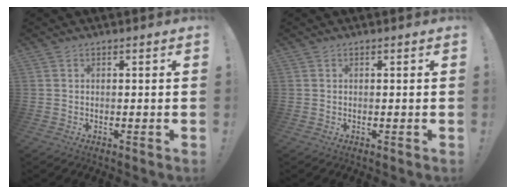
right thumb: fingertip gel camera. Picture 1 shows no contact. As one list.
[{"total": 0.0}]